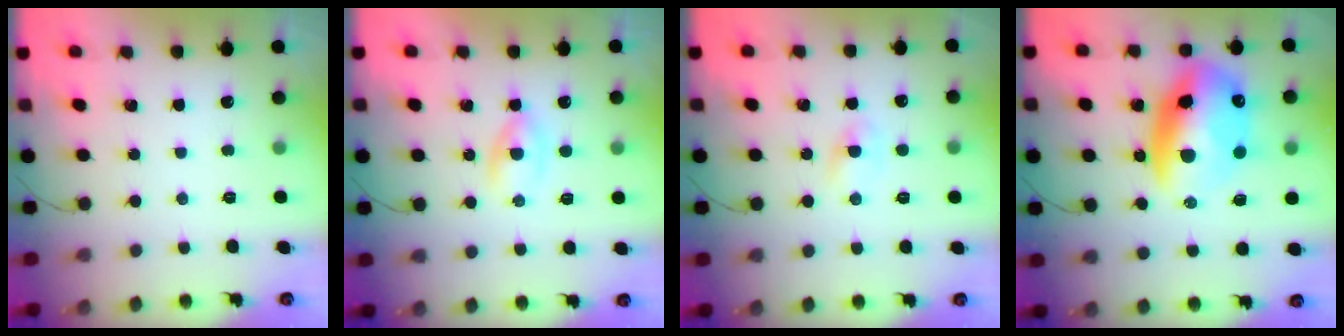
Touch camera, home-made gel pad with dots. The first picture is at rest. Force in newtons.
{"total": 3.2, "press": 3.0, "slide": 1.3}
{"total": 1.8, "press": 1.6, "slide": 0.8}
{"total": 17.4, "press": 16.9, "slide": 4.2}